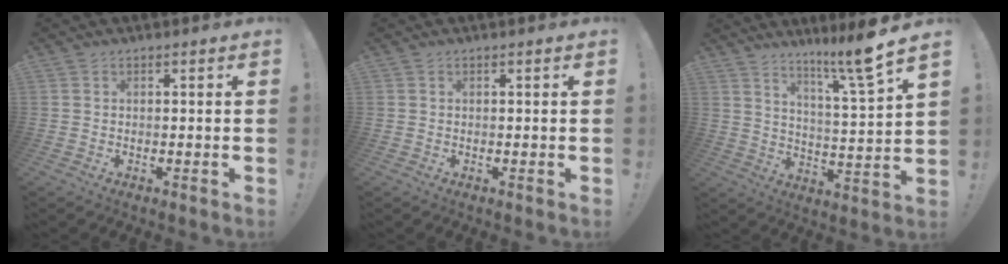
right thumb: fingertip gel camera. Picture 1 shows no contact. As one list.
[{"total": 0.0}, {"total": 11.2, "force": [8.0, -1.6, 7.7], "torque": [-0.123, -0.064, 0.113]}]